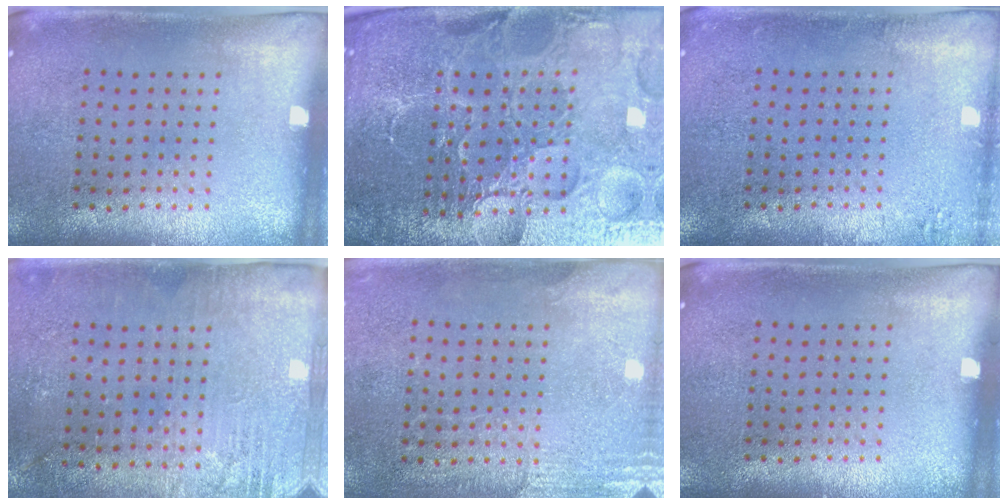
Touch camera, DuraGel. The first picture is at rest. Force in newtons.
{"total": 6.7, "press": 5.9, "slide": 3.2}
{"total": 1.3, "press": 1.2, "slide": 0.3}
{"total": 2.9, "press": 2.7, "slide": 1.1}
{"total": 2.7, "press": 2.4, "slide": 1.1}
{"total": 0.0}